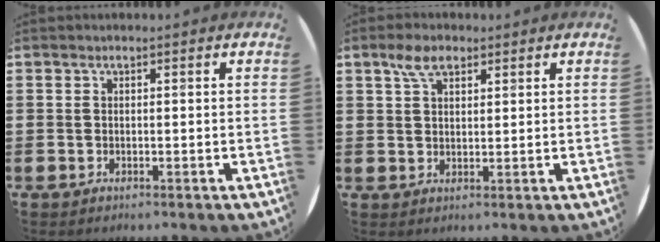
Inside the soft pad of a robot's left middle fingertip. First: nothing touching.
{"total": 4.0, "force": [2.7, 1.9, 2.3], "torque": [-0.041, 0.005, 0.047]}